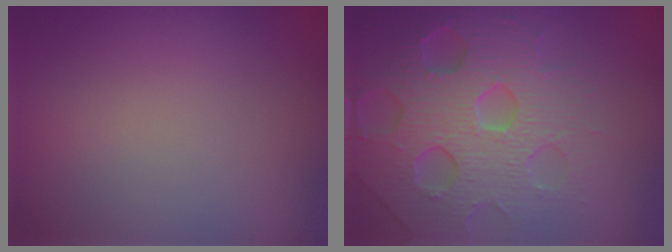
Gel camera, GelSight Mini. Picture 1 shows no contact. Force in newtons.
{"total": 7.3, "press": 7.2, "slide": 1.5}